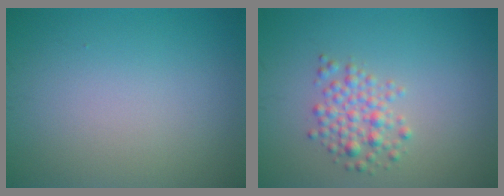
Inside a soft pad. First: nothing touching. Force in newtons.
{"total": 2.6, "press": 2.6, "slide": 0.2}